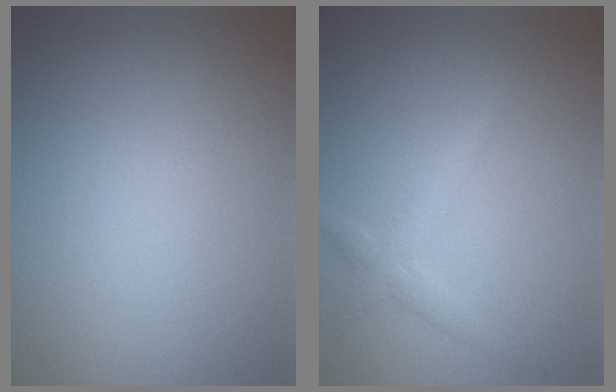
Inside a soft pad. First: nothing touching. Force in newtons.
{"total": 1.8, "press": 1.8, "slide": 0.1}